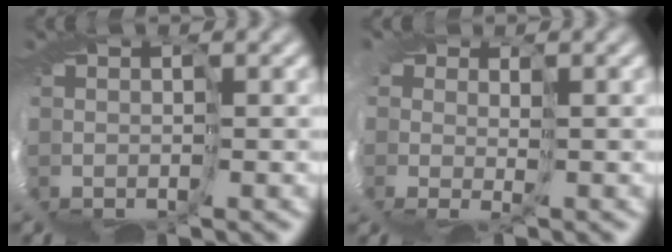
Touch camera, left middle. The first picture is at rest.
{"total": 4.8, "force": [0.5, 3.6, 3.1], "torque": [-0.041, 0.001, 0.000]}